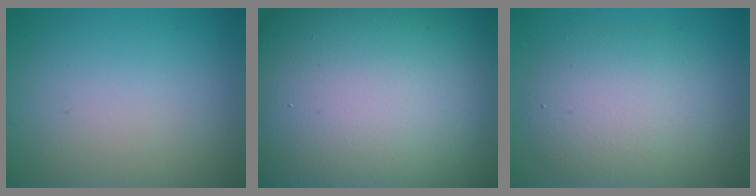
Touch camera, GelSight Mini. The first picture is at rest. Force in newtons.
{"total": 30.8, "press": 30.8, "slide": 1.1}
{"total": 5.9, "press": 5.9, "slide": 0.3}